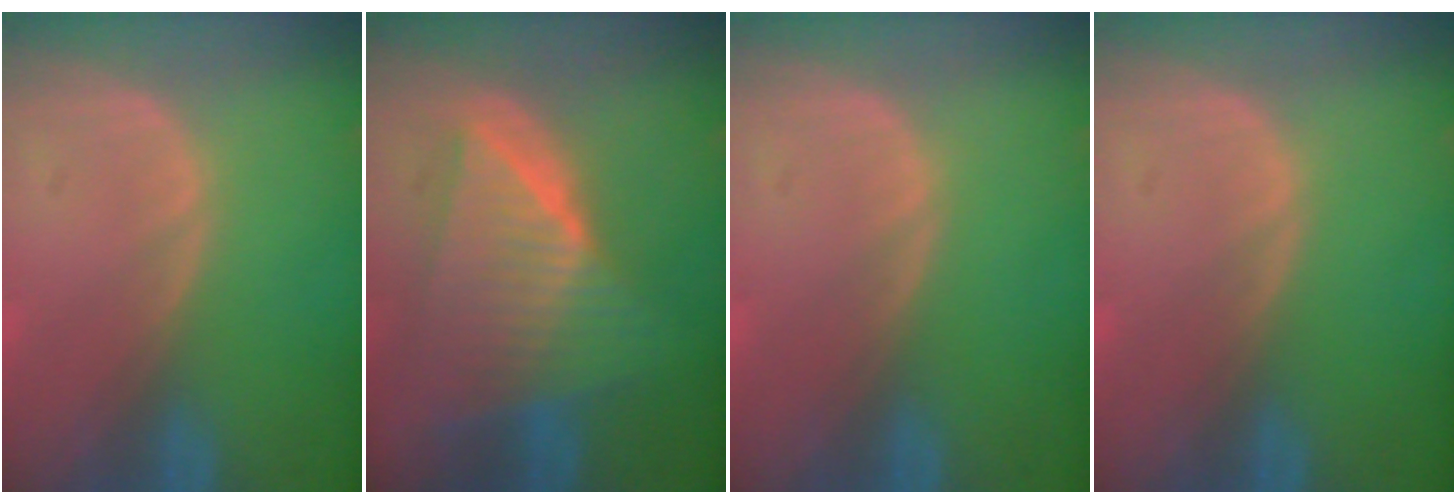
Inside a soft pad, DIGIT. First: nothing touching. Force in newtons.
{"total": 9.6, "press": 9.6, "slide": 0.6}
{"total": 0.0}
{"total": 0.0}